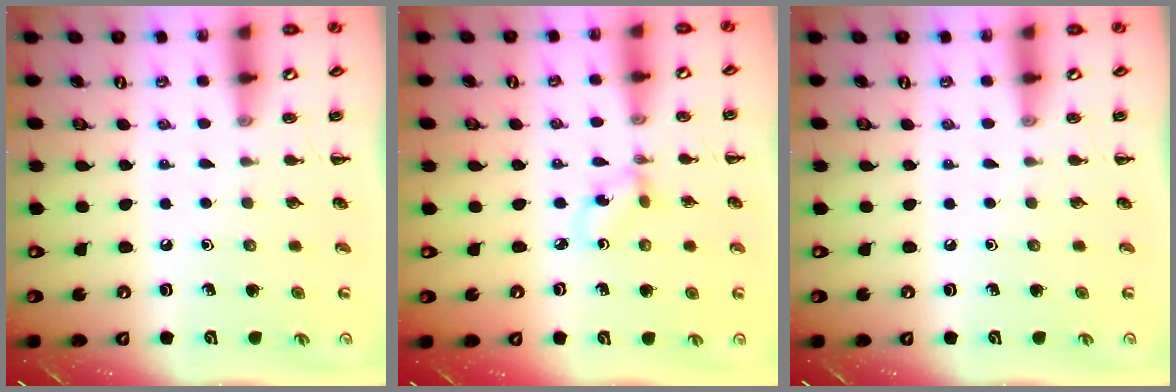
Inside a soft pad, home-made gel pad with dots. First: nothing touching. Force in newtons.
{"total": 1.6, "press": 1.4, "slide": 0.6}
{"total": 0.0}